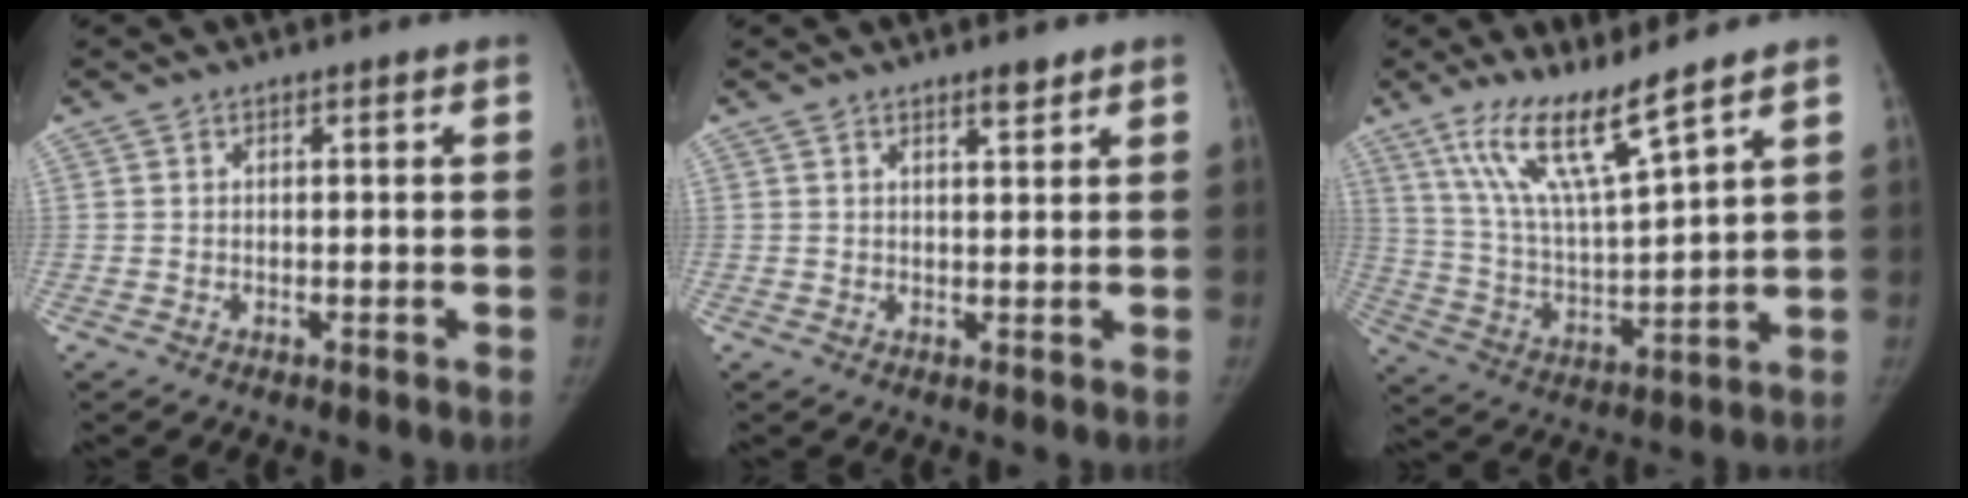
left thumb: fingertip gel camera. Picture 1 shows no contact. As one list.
[{"total": 2.0, "force": [1.5, 0.5, 1.2], "torque": [-0.010, -0.011, 0.025]}, {"total": 13.2, "force": [9.2, 1.3, 9.3], "torque": [-0.170, -0.058, 0.189]}]